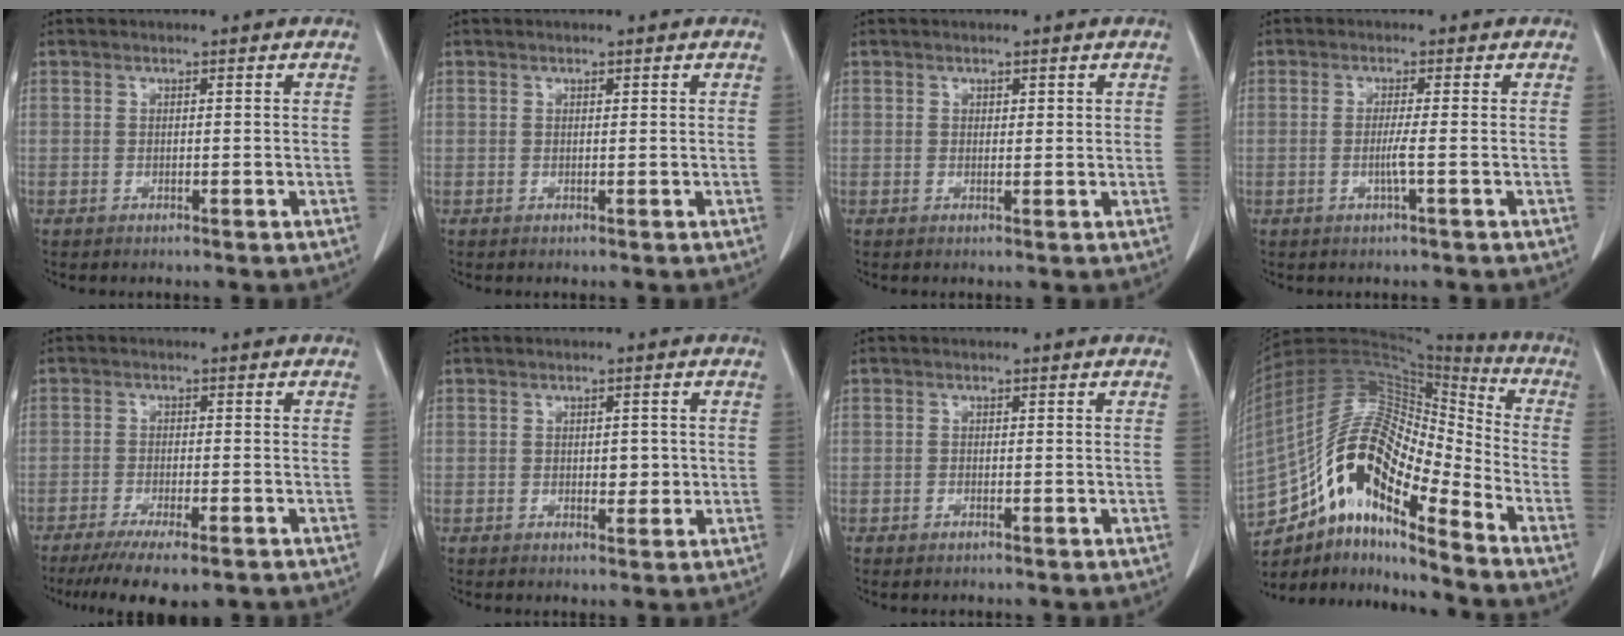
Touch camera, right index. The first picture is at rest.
{"total": 0.0}
{"total": 1.0, "force": [0.6, 0.6, 0.6], "torque": [-0.003, -0.003, 0.007]}
{"total": 2.2, "force": [-0.5, -0.5, 2.1], "torque": [-0.043, -0.003, -0.012]}
{"total": 10.2, "force": [-7.8, 2.0, 6.3], "torque": [-0.087, -0.016, -0.116]}
{"total": 2.6, "force": [0.0, 1.5, 2.1], "torque": [-0.026, -0.001, 0.004]}
{"total": 0.6, "force": [-0.4, 0.3, 0.4], "torque": [-0.008, -0.001, -0.003]}
{"total": 18.3, "force": [-10.9, 5.0, 13.8], "torque": [-0.260, 0.038, -0.184]}